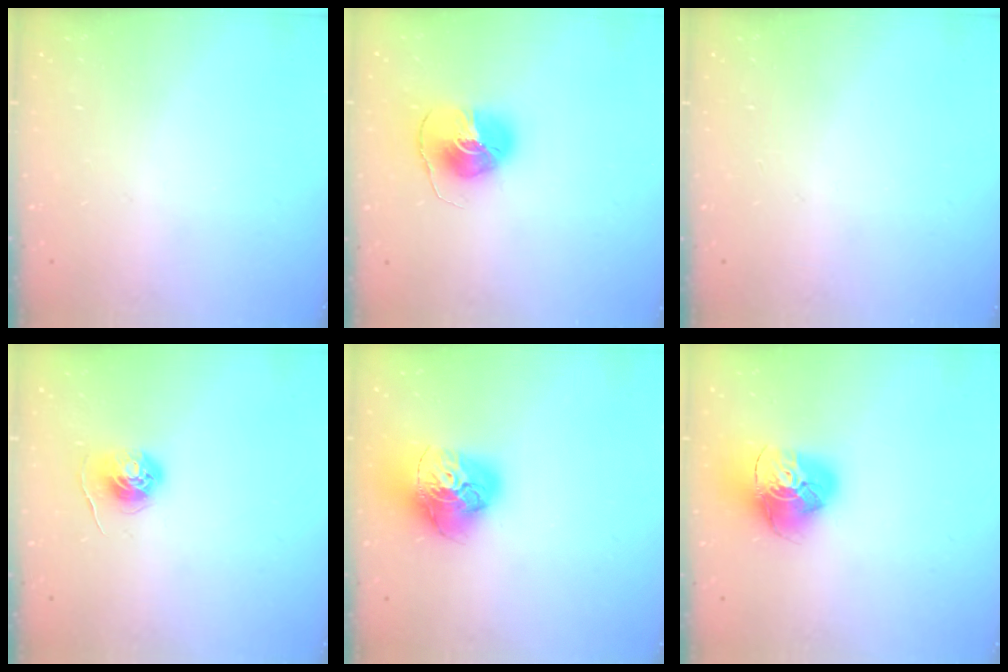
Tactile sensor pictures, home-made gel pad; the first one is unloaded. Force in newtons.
{"total": 8.7, "press": 8.7, "slide": 0.6}
{"total": 0.0}
{"total": 5.7, "press": 5.7, "slide": 0.5}
{"total": 17.4, "press": 17.3, "slide": 1.8}
{"total": 15.5, "press": 15.4, "slide": 1.7}